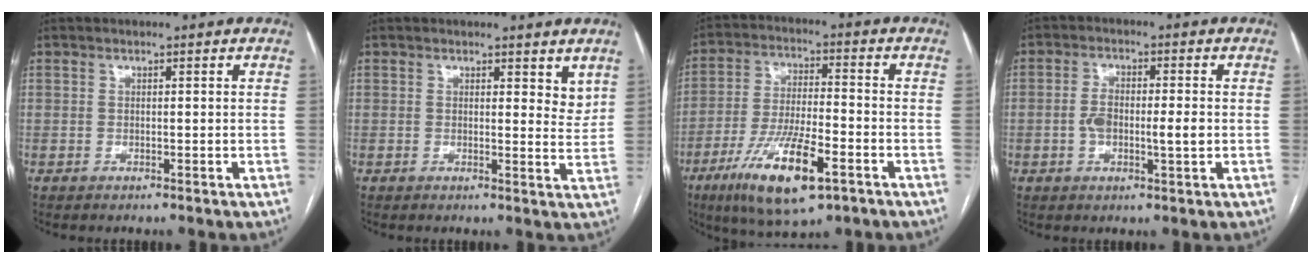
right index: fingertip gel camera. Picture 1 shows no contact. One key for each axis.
{"total": 3.5, "fx": 2.5, "fy": 1.5, "fz": 2.0, "tx": -0.015, "ty": -0.016, "tz": 0.025}
{"total": 14.4, "fx": -7.3, "fy": 3.3, "fz": 11.9, "tx": -0.232, "ty": -0.018, "tz": -0.122}
{"total": 5.3, "fx": -0.6, "fy": 1.8, "fz": 5.0, "tx": -0.099, "ty": 0.010, "tz": -0.007}